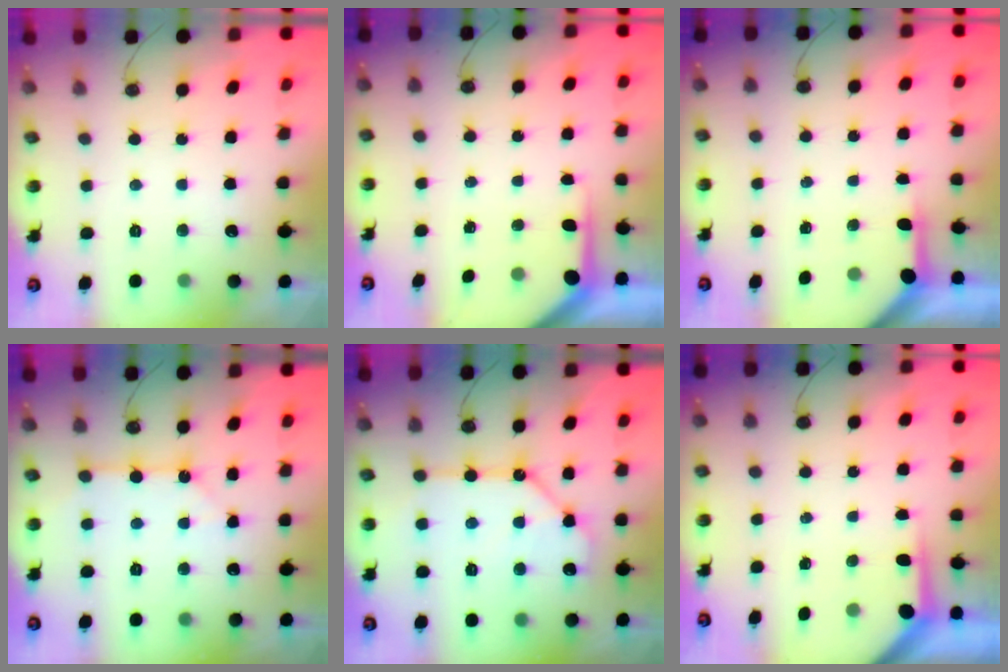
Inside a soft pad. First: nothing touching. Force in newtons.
{"total": 4.1, "press": 4.1, "slide": 0.2}
{"total": 3.5, "press": 3.5, "slide": 0.4}
{"total": 4.2, "press": 4.1, "slide": 0.4}
{"total": 11.8, "press": 11.7, "slide": 1.0}
{"total": 3.6, "press": 3.6, "slide": 0.4}